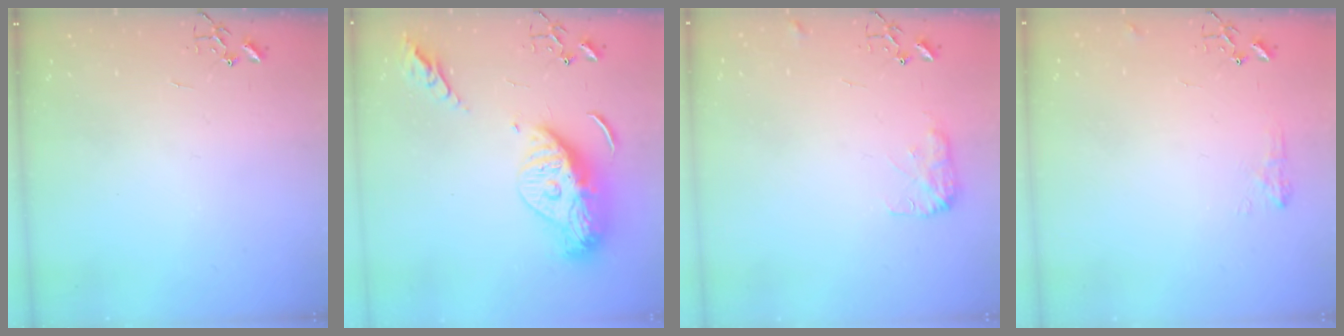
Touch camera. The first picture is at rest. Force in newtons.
{"total": 16.9, "press": 16.8, "slide": 1.6}
{"total": 8.3, "press": 8.3, "slide": 0.2}
{"total": 6.4, "press": 6.3, "slide": 0.8}